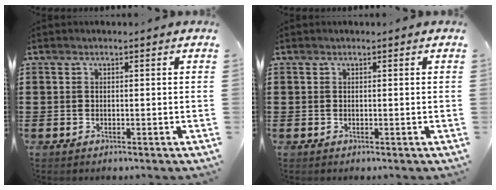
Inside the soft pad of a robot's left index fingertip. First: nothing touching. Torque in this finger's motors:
{"motor_torque": [-0.05, -0.03, 0.02, 0.00]}